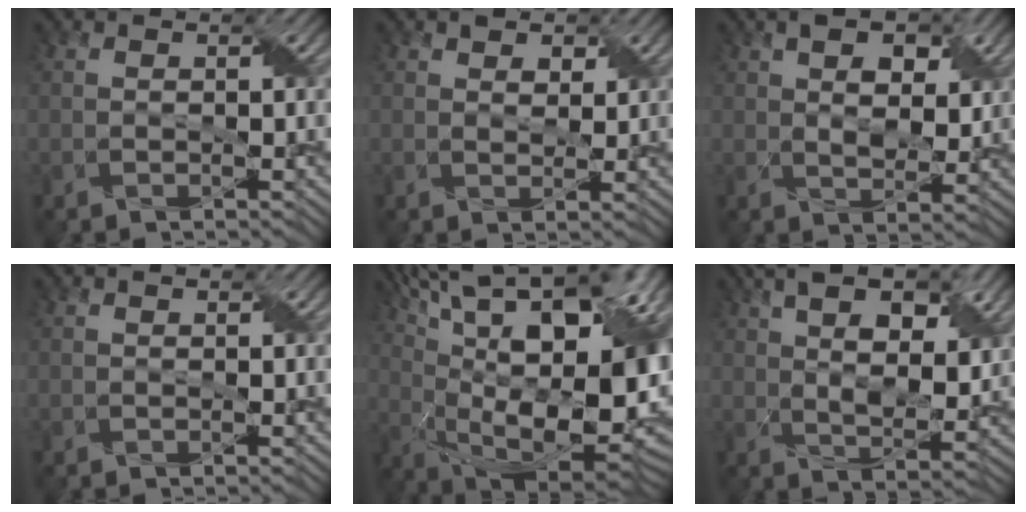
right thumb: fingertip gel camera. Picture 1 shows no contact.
{"total": 2.2, "force": [1.5, 1.2, 1.0], "torque": [-0.028, -0.003, 0.025]}
{"total": 6.7, "force": [2.8, 3.6, 4.9], "torque": [-0.084, -0.001, 0.042]}
{"total": 0.0}
{"total": 22.8, "force": [6.8, 9.5, 19.6], "torque": [-0.283, 0.054, 0.137]}
{"total": 11.6, "force": [5.0, 5.2, 9.1], "torque": [-0.153, 0.010, 0.073]}